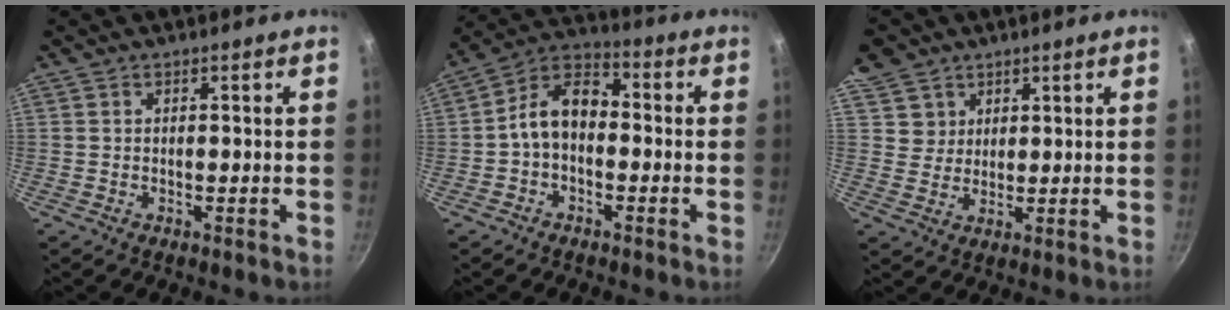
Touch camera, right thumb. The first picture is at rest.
{"total": 9.4, "force": [-1.3, 6.3, 6.8], "torque": [-0.099, 0.042, -0.041]}
{"total": 6.6, "force": [4.0, 5.2, 0.9], "torque": [0.021, -0.008, 0.074]}